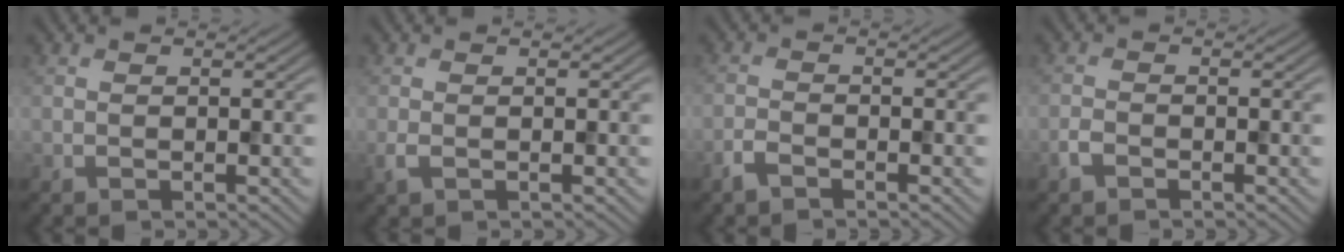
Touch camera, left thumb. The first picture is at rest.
{"total": 1.2, "force": [-0.2, 0.5, 1.1], "torque": [-0.030, -0.002, -0.006]}
{"total": 1.9, "force": [-1.5, 0.5, 1.1], "torque": [-0.027, -0.001, -0.038]}
{"total": 1.6, "force": [-1.1, 0.7, 0.8], "torque": [-0.018, 0.001, -0.028]}